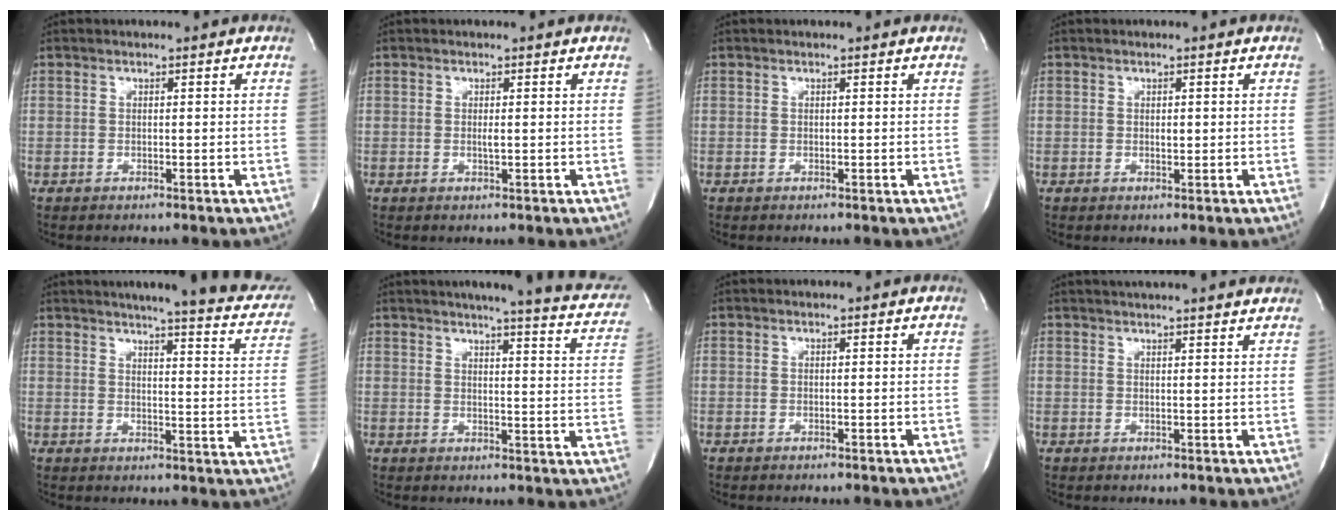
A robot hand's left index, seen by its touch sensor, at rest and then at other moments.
{"total": 0.7, "force": [0.0, 0.0, 0.7], "torque": [-0.019, -0.004, 0.000]}
{"total": 0.0}
{"total": 0.7, "force": [0.1, 0.4, 0.6], "torque": [-0.009, -0.002, 0.002]}
{"total": 18.7, "force": [15.8, 2.0, 9.7], "torque": [-0.119, -0.030, 0.173]}
{"total": 17.2, "force": [14.5, 1.7, 9.1], "torque": [-0.114, -0.026, 0.154]}
{"total": 0.0}
{"total": 12.9, "force": [11.8, 0.4, 5.1], "torque": [-0.079, 0.023, 0.143]}